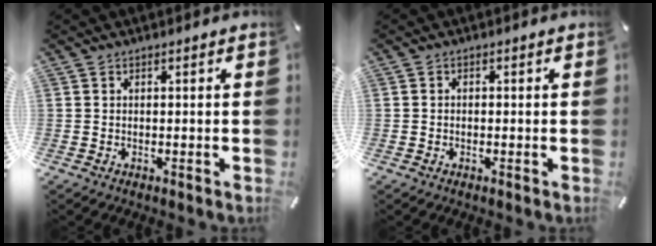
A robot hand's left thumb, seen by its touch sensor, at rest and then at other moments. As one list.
[{"total": 0.8, "force": [-0.3, 0.6, 0.3], "torque": [-0.005, 0.004, -0.008]}]